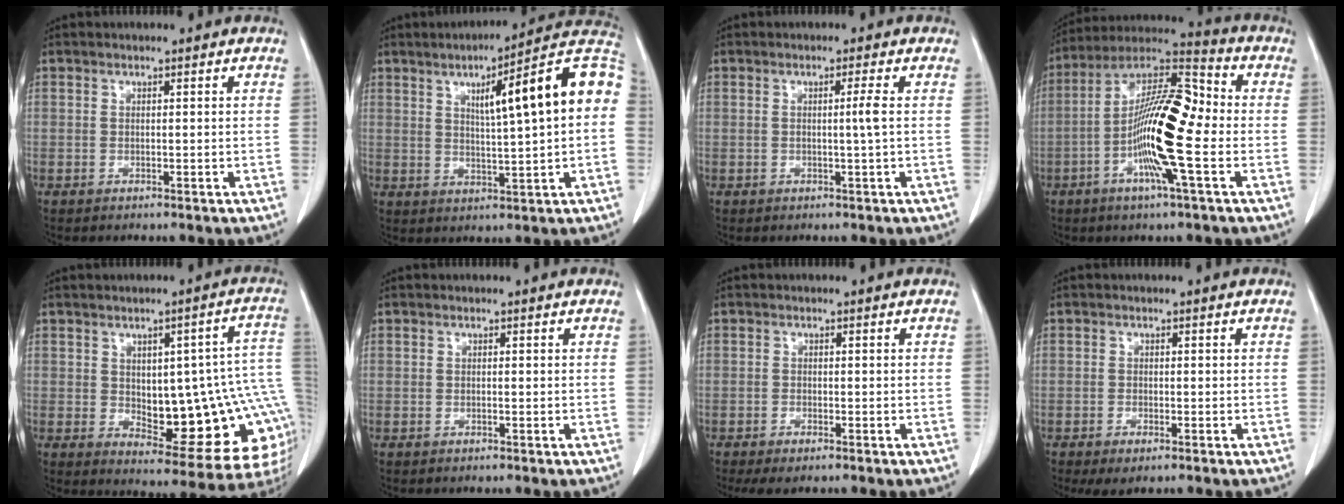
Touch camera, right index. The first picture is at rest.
{"total": 16.1, "force": [3.4, 1.2, 15.7], "torque": [-0.218, 0.033, 0.043]}
{"total": 1.8, "force": [0.0, -0.7, 1.6], "torque": [-0.027, 0.000, 0.002]}
{"total": 15.7, "force": [-2.9, 1.9, 15.3], "torque": [-0.282, 0.013, -0.059]}
{"total": 19.0, "force": [-0.6, 6.6, 17.8], "torque": [-0.164, 0.024, 0.019]}
{"total": 0.0}
{"total": 2.6, "force": [-1.9, 0.7, 1.7], "torque": [-0.029, -0.007, -0.029]}
{"total": 2.7, "force": [-1.6, 0.8, 1.9], "torque": [-0.034, -0.006, -0.023]}